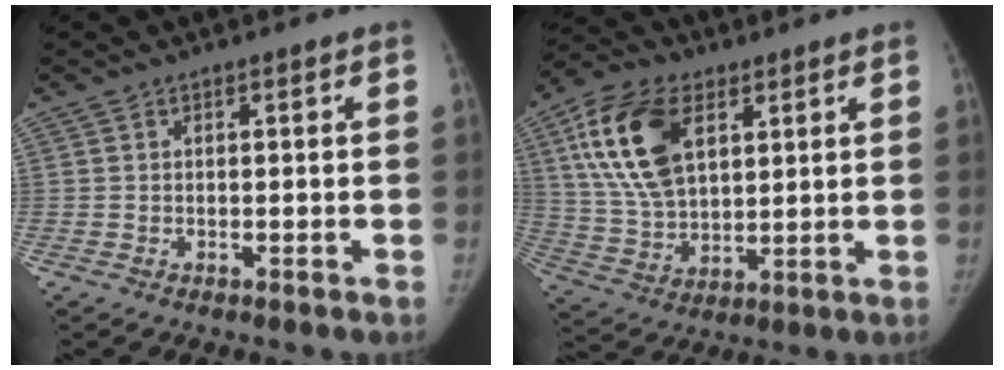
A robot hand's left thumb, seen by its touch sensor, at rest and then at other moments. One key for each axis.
{"total": 17.2, "fx": 6.7, "fy": 10.3, "fz": 12.1, "tx": -0.214, "ty": -0.014, "tz": 0.130}